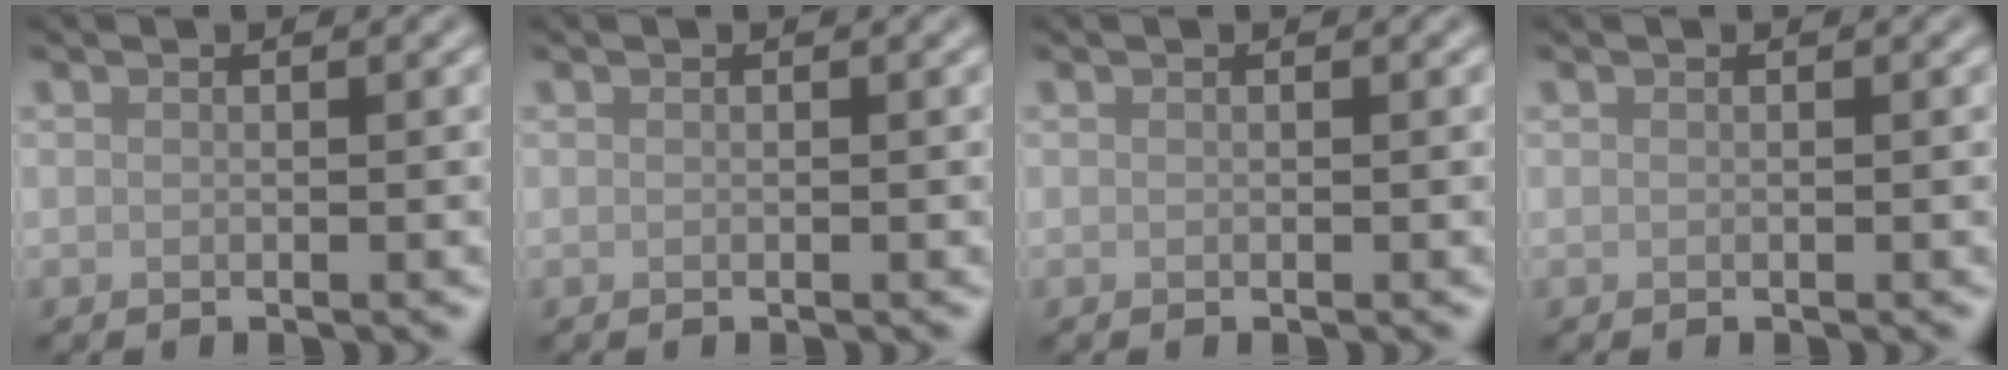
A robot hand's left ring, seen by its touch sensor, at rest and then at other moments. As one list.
[{"total": 0.0}, {"total": 0.0}, {"total": 0.0}]